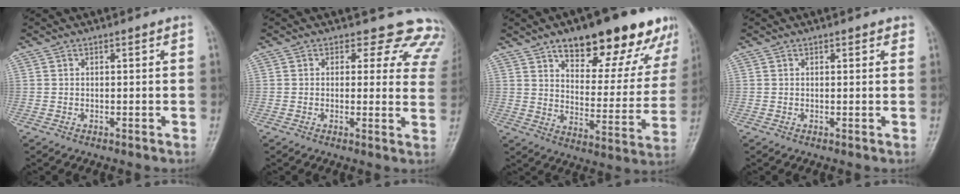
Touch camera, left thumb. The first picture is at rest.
{"total": 11.6, "force": [9.9, 5.7, 2.4], "torque": [0.030, -0.052, 0.074]}
{"total": 21.9, "force": [14.4, 9.2, 13.7], "torque": [-0.122, -0.051, 0.206]}
{"total": 1.1, "force": [0.8, 0.6, 0.6], "torque": [-0.001, -0.002, 0.005]}